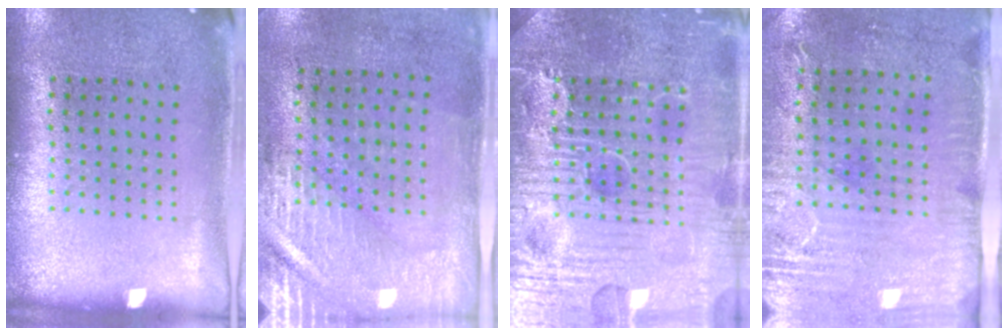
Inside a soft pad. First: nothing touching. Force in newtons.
{"total": 2.9, "press": 2.5, "slide": 1.5}
{"total": 6.8, "press": 6.8, "slide": 0.6}
{"total": 3.0, "press": 2.4, "slide": 1.7}